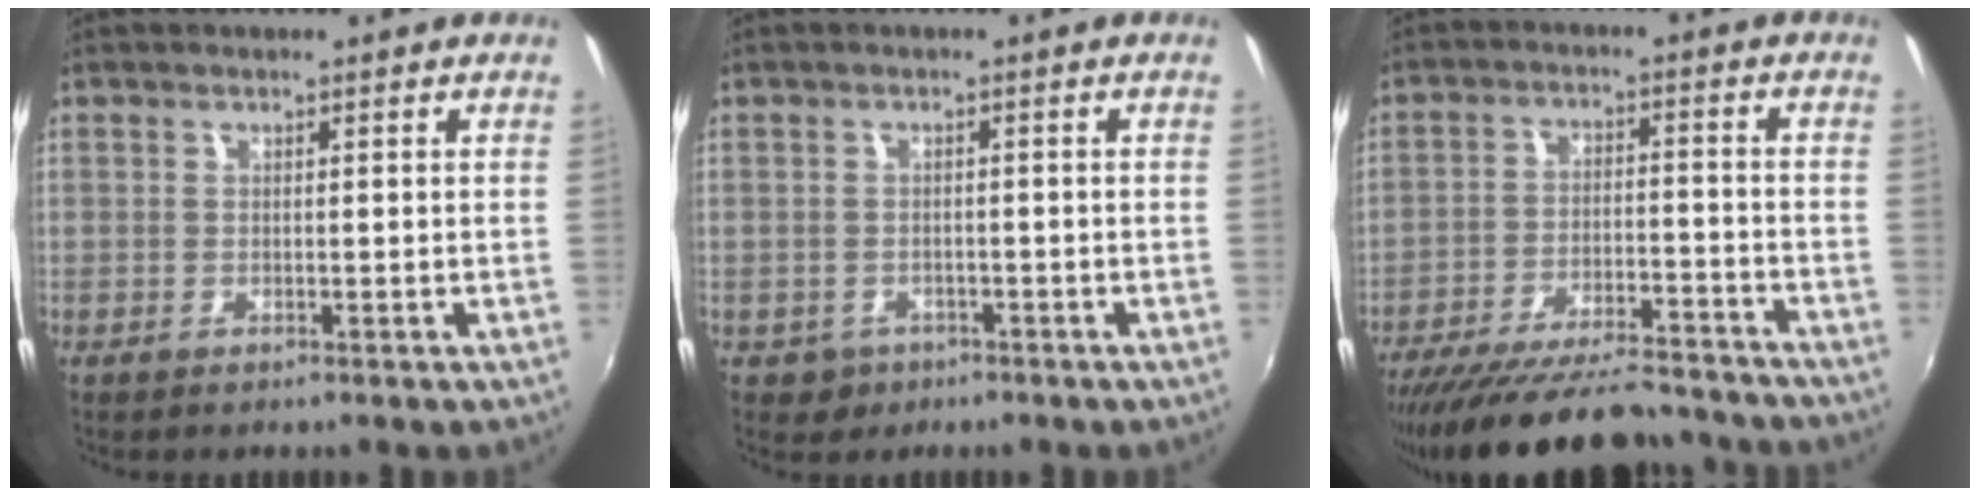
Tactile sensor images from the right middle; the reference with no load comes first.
{"total": 3.2, "force": [-1.5, 2.7, 0.8], "torque": [-0.027, 0.000, -0.016]}
{"total": 21.4, "force": [-18.9, 4.6, 8.8], "torque": [-0.174, -0.021, -0.270]}